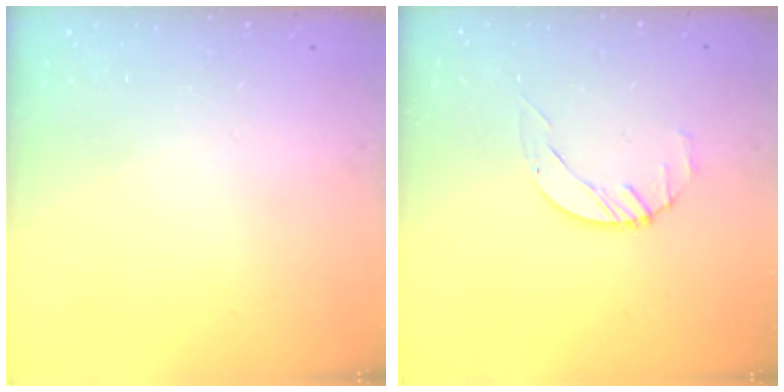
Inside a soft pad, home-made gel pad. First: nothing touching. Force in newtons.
{"total": 2.0, "press": 2.0, "slide": 0.3}